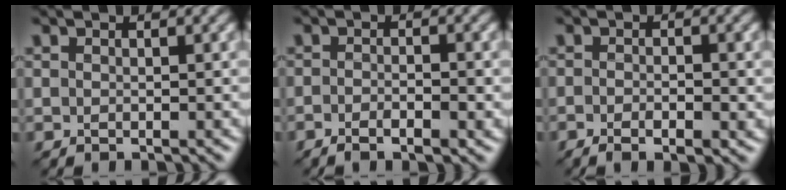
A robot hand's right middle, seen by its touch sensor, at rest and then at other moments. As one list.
[{"total": 2.2, "force": [-1.1, 0.5, 1.9], "torque": [-0.026, -0.002, -0.019]}, {"total": 2.5, "force": [-1.0, 0.6, 2.2], "torque": [-0.036, -0.005, -0.013]}]